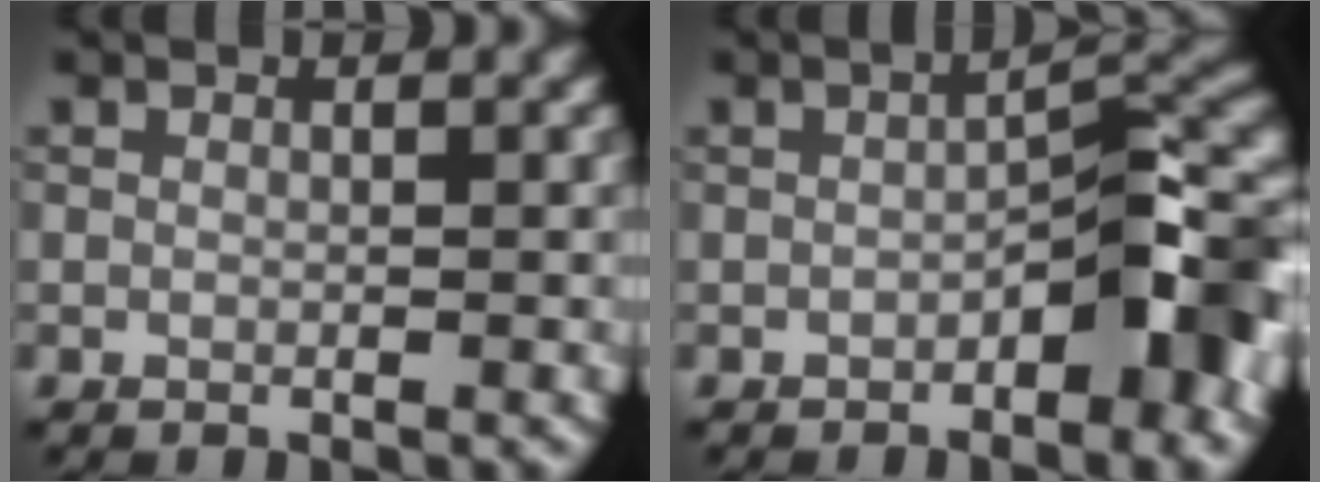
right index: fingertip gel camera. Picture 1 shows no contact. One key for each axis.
{"total": 6.8, "fx": -2.2, "fy": 2.3, "fz": 6.0, "tx": -0.067, "ty": 0.021, "tz": -0.039}